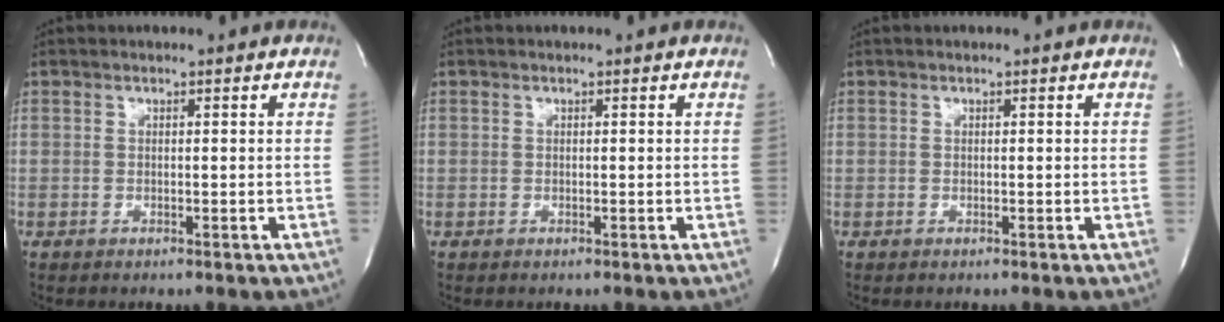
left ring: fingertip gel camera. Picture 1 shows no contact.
{"total": 0.0}
{"total": 0.0}